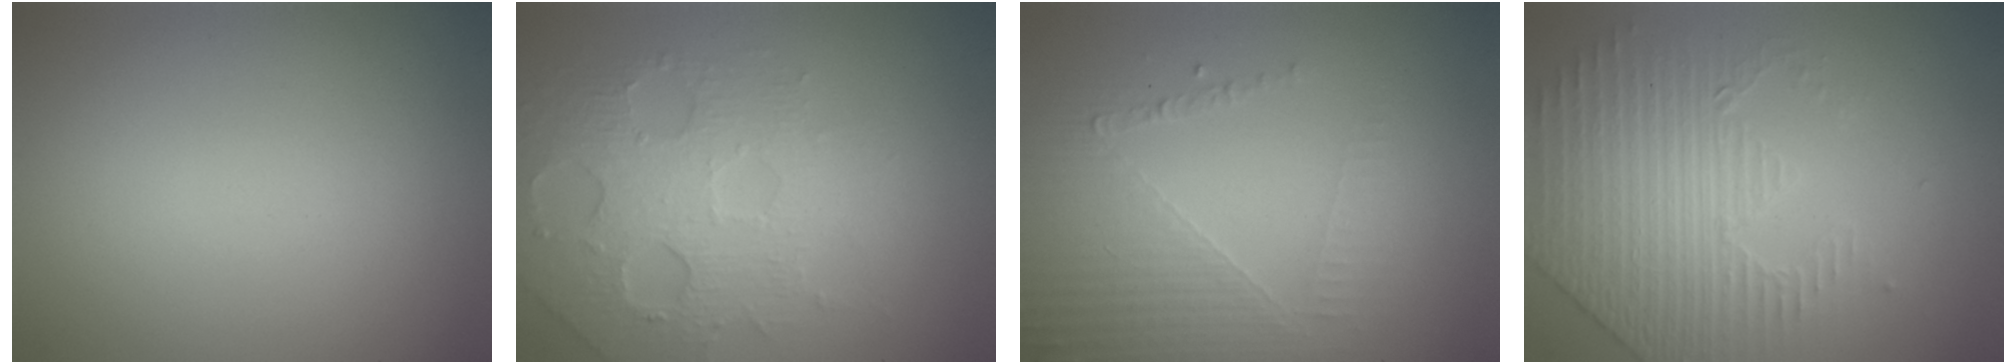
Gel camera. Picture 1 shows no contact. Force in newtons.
{"total": 4.8, "press": 4.0, "slide": 2.5}
{"total": 5.0, "press": 2.9, "slide": 4.1}
{"total": 4.4, "press": 3.6, "slide": 2.6}